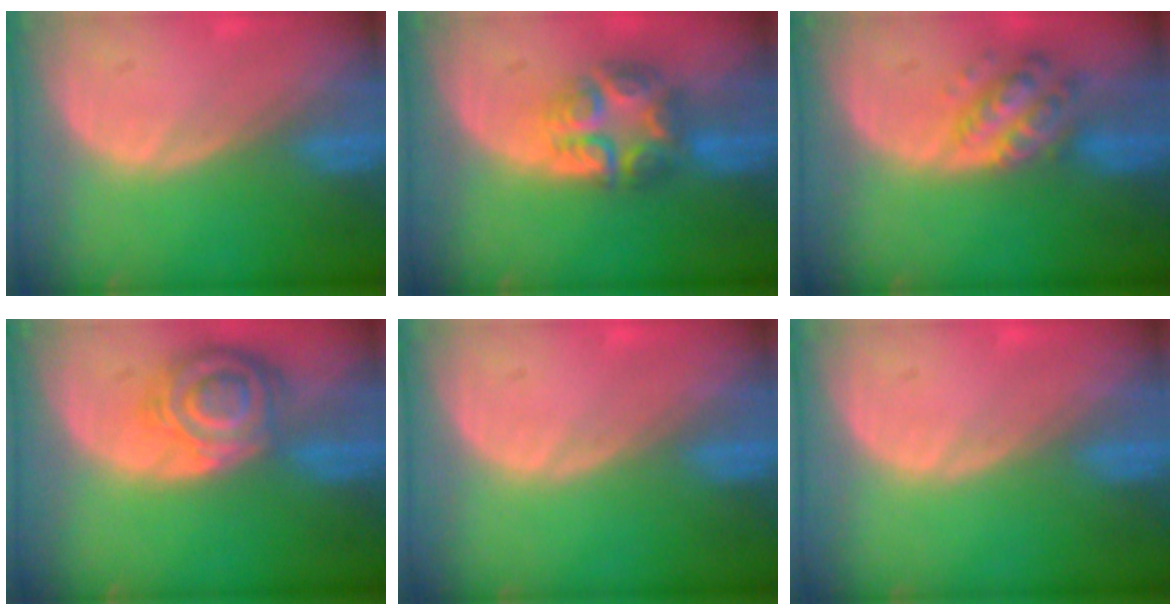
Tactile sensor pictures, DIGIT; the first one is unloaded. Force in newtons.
{"total": 7.8, "press": 6.8, "slide": 3.8}
{"total": 6.3, "press": 5.7, "slide": 2.7}
{"total": 8.3, "press": 7.3, "slide": 4.0}
{"total": 0.5, "press": 0.0, "slide": 0.5}
{"total": 0.5, "press": 0.0, "slide": 0.5}